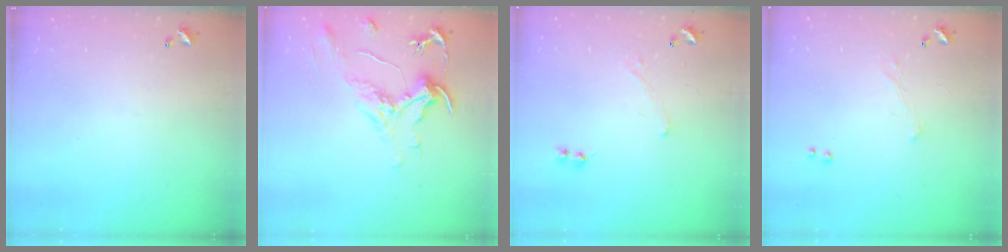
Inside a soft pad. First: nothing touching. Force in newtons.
{"total": 2.2, "press": 1.7, "slide": 1.3}
{"total": 0.7, "press": 0.6, "slide": 0.2}
{"total": 0.7, "press": 0.3, "slide": 0.6}